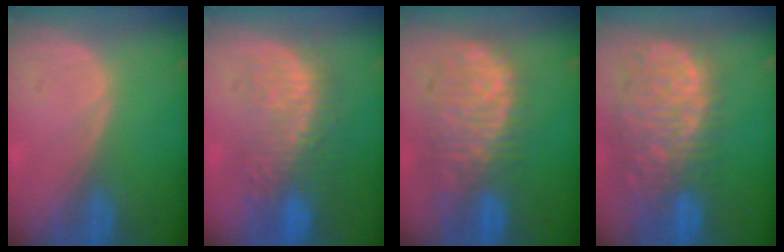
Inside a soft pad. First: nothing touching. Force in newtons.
{"total": 10.4, "press": 9.5, "slide": 4.2}
{"total": 11.1, "press": 9.6, "slide": 5.6}
{"total": 13.3, "press": 11.1, "slide": 7.4}